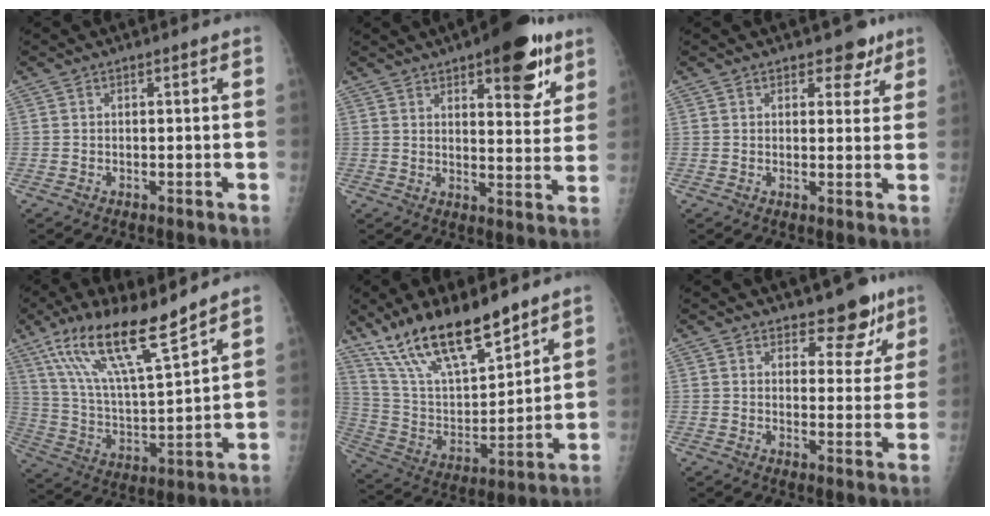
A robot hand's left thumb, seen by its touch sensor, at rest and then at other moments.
{"total": 14.4, "force": [8.1, 5.4, 10.6], "torque": [-0.098, -0.036, 0.107]}
{"total": 4.4, "force": [2.9, 2.6, 2.1], "torque": [0.003, -0.012, 0.035]}
{"total": 17.6, "force": [12.1, 3.2, 12.3], "torque": [-0.213, -0.059, 0.233]}
{"total": 19.8, "force": [14.5, 6.4, 11.9], "torque": [-0.181, -0.066, 0.274]}
{"total": 7.5, "force": [5.6, 3.7, 3.4], "torque": [-0.006, -0.034, 0.072]}